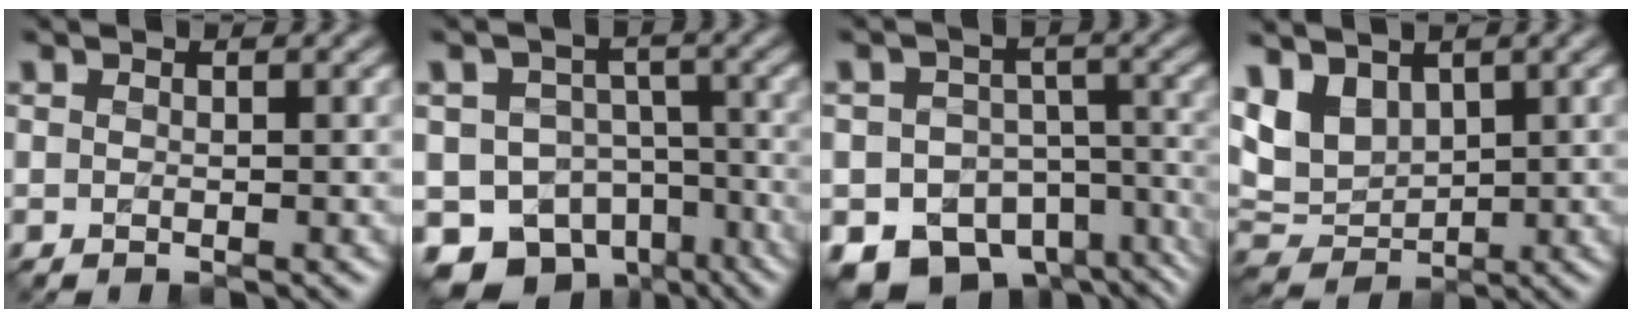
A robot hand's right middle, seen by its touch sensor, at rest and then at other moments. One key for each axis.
{"total": 10.5, "fx": -6.6, "fy": 7.1, "fz": 3.9, "tx": -0.051, "ty": -0.005, "tz": -0.091}
{"total": 12.4, "fx": -7.8, "fy": 8.4, "fz": 4.8, "tx": -0.070, "ty": -0.014, "tz": -0.098}
{"total": 4.7, "fx": 2.2, "fy": 3.2, "fz": 2.8, "tx": -0.059, "ty": -0.002, "tz": 0.042}